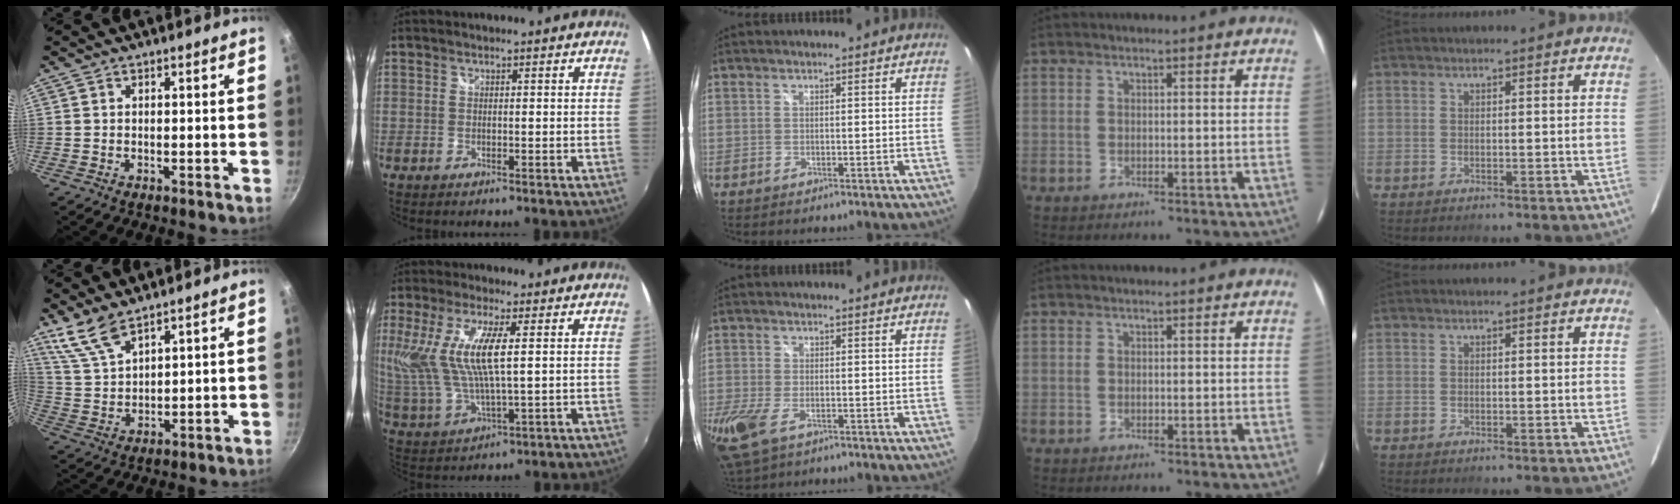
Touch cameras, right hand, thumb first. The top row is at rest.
{"thumb": {"total": 7.8, "force": [6.2, 2.4, 4.1], "torque": [-0.084, -0.029, 0.140]}, "index": {"total": 15.7, "force": [3.6, 4.8, 14.5], "torque": [-0.291, -0.005, 0.079]}, "middle": {"total": 10.5, "force": [-4.7, 5.8, 7.4], "torque": [-0.181, -0.039, -0.084]}}